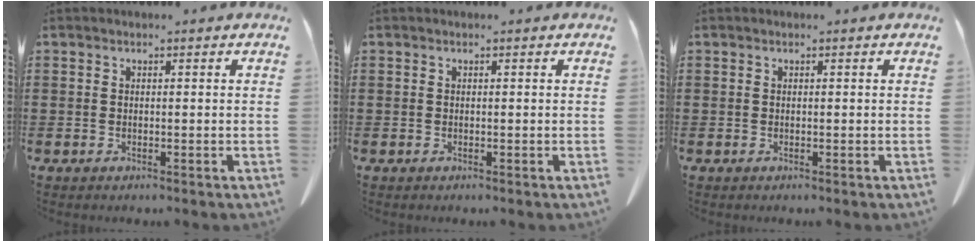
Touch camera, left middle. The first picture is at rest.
{"total": 0.0}
{"total": 0.0}